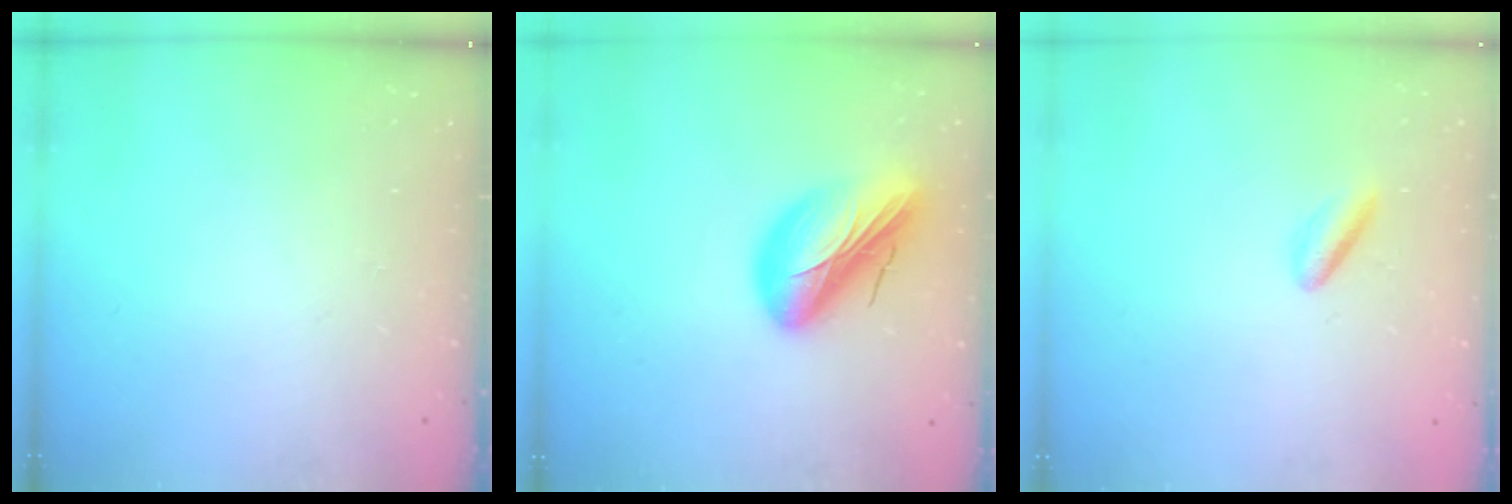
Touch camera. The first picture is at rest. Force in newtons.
{"total": 16.6, "press": 16.2, "slide": 3.7}
{"total": 2.9, "press": 2.8, "slide": 0.6}